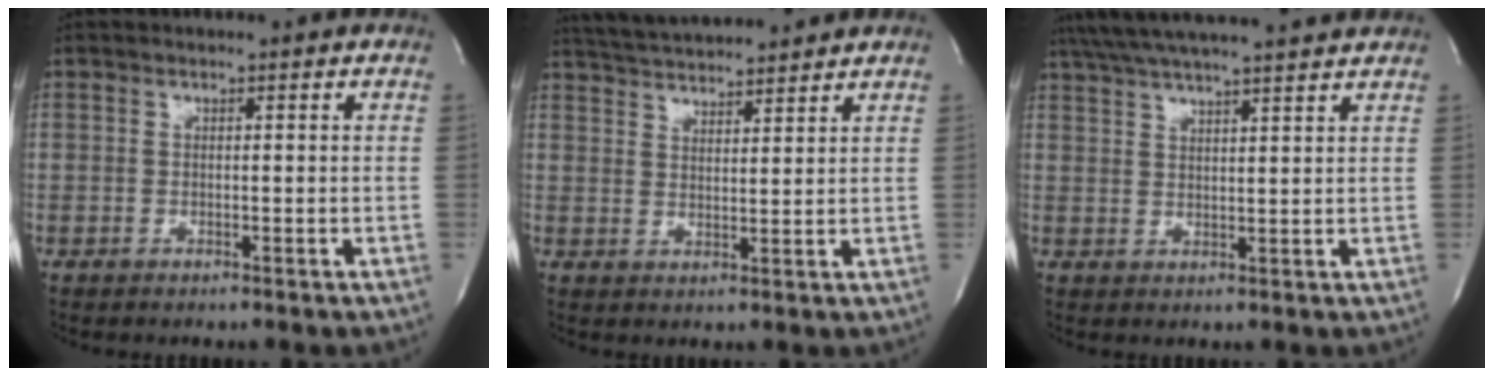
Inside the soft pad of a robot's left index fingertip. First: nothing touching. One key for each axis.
{"total": 10.2, "fx": 9.7, "fy": 0.6, "fz": 3.1, "tx": -0.065, "ty": 0.024, "tz": 0.156}
{"total": 16.0, "fx": 14.3, "fy": 0.6, "fz": 7.2, "tx": -0.132, "ty": 0.039, "tz": 0.209}